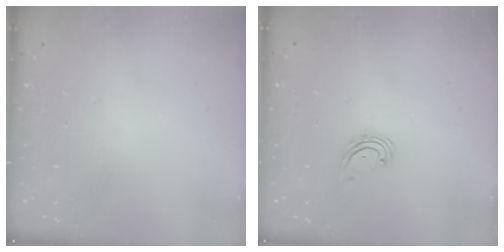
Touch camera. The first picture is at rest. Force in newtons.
{"total": 2.0, "press": 2.0, "slide": 0.4}